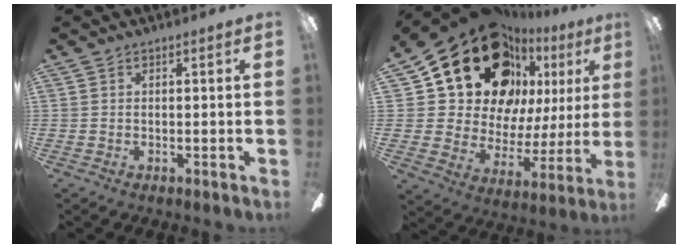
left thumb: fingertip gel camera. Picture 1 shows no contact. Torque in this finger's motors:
{"motor_torque": [1.43, 3.58, 1.39, -1.38, 0.29]}